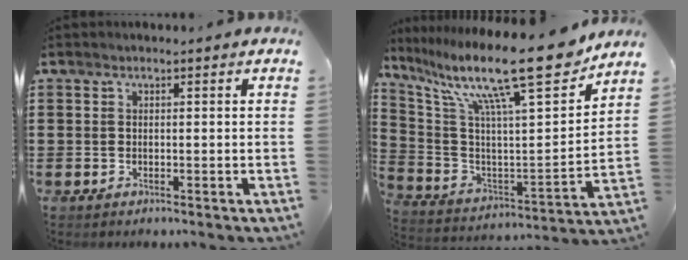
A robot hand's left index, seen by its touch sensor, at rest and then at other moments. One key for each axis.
{"total": 17.2, "fx": 12.9, "fy": 1.7, "fz": 11.1, "tx": -0.219, "ty": -0.082, "tz": 0.202}